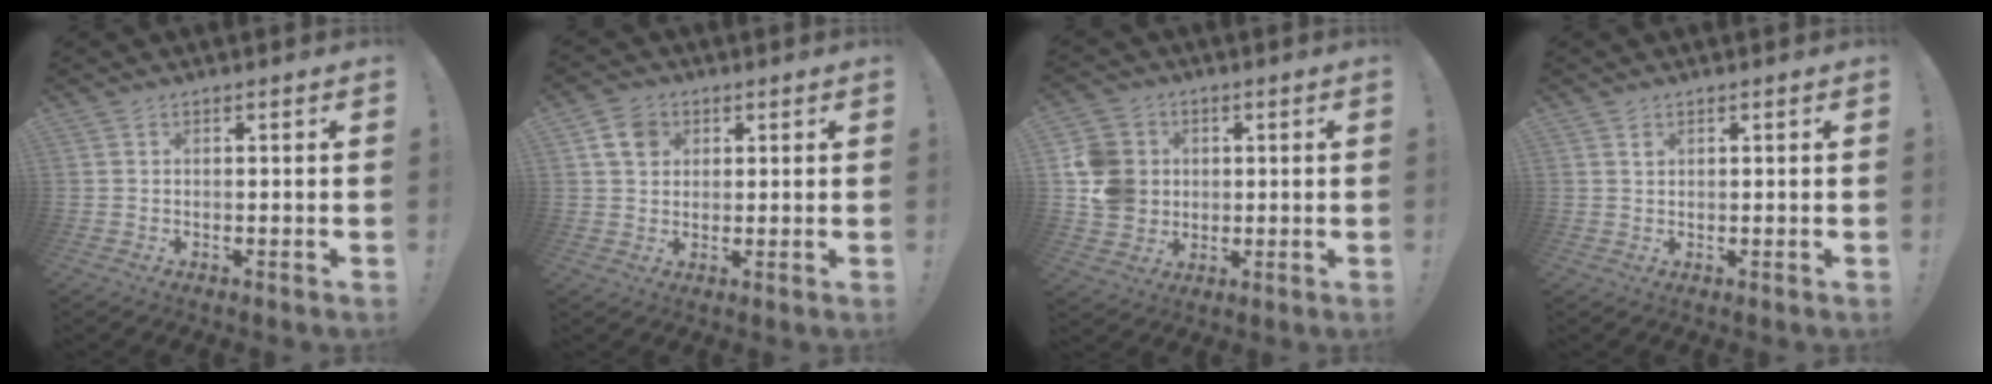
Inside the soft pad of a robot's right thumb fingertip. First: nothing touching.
{"total": 6.9, "force": [2.8, 5.3, 3.5], "torque": [-0.054, 0.001, 0.055]}
{"total": 11.6, "force": [1.0, 10.6, 4.4], "torque": [-0.082, 0.004, 0.027]}
{"total": 0.8, "force": [0.5, 0.5, 0.3], "torque": [0.000, -0.003, 0.009]}